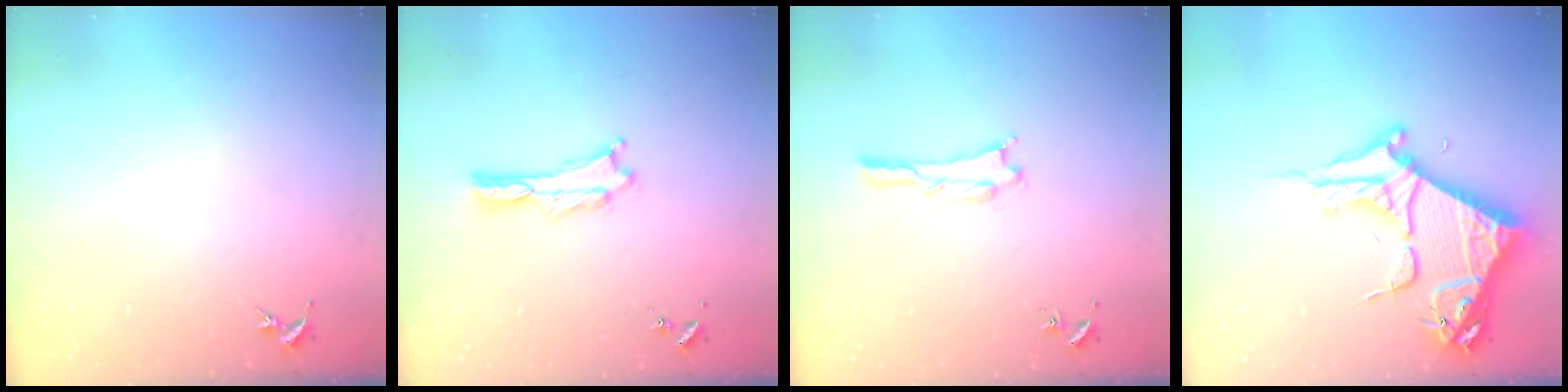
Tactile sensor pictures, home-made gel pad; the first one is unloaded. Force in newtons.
{"total": 0.6, "press": 0.6, "slide": 0.2}
{"total": 0.7, "press": 0.7, "slide": 0.2}
{"total": 9.3, "press": 9.3, "slide": 1.0}